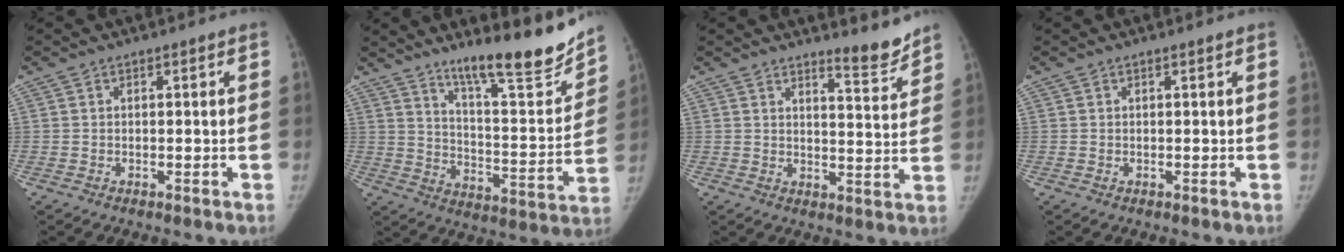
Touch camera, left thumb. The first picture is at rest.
{"total": 18.6, "force": [14.9, 3.0, 10.8], "torque": [-0.123, -0.111, 0.234]}
{"total": 5.5, "force": [5.1, 0.5, 1.9], "torque": [-0.014, -0.055, 0.076]}
{"total": 0.0}